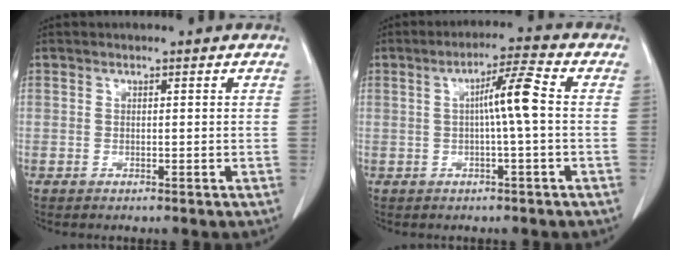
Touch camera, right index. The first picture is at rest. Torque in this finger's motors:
{"motor_torque": [0.61, -0.31, 0.27, 0.09]}